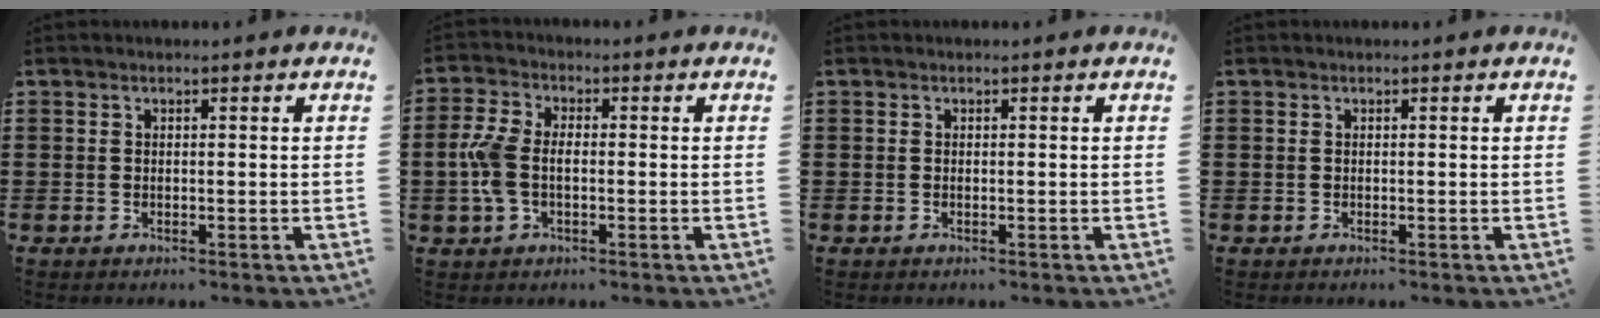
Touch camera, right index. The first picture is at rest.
{"total": 5.4, "force": [-0.8, 3.3, 4.3], "torque": [-0.116, -0.005, -0.023]}
{"total": 0.0}
{"total": 0.0}